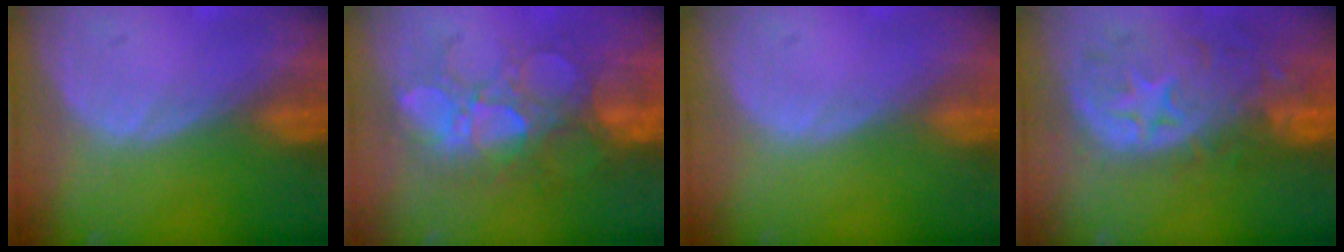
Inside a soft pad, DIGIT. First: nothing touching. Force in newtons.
{"total": 10.3, "press": 9.3, "slide": 4.4}
{"total": 0.0}
{"total": 11.9, "press": 10.1, "slide": 6.3}